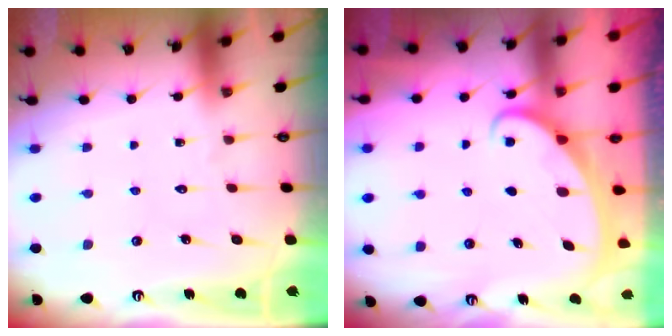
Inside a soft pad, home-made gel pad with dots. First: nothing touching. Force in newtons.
{"total": 2.2, "press": 2.2, "slide": 0.2}